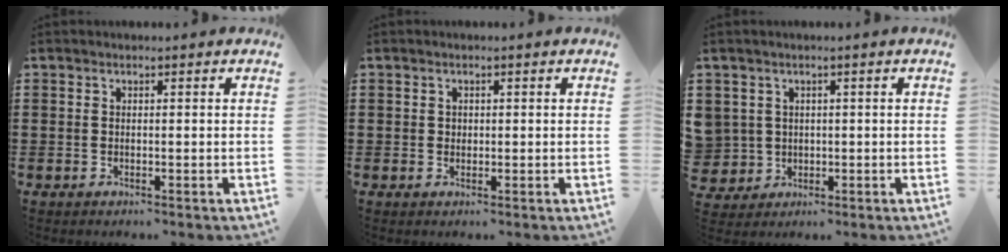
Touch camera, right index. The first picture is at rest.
{"total": 0.7, "force": [0.3, 0.6, 0.2], "torque": [-0.006, 0.003, 0.007]}
{"total": 3.3, "force": [0.6, 3.2, -0.3], "torque": [-0.011, 0.012, 0.010]}